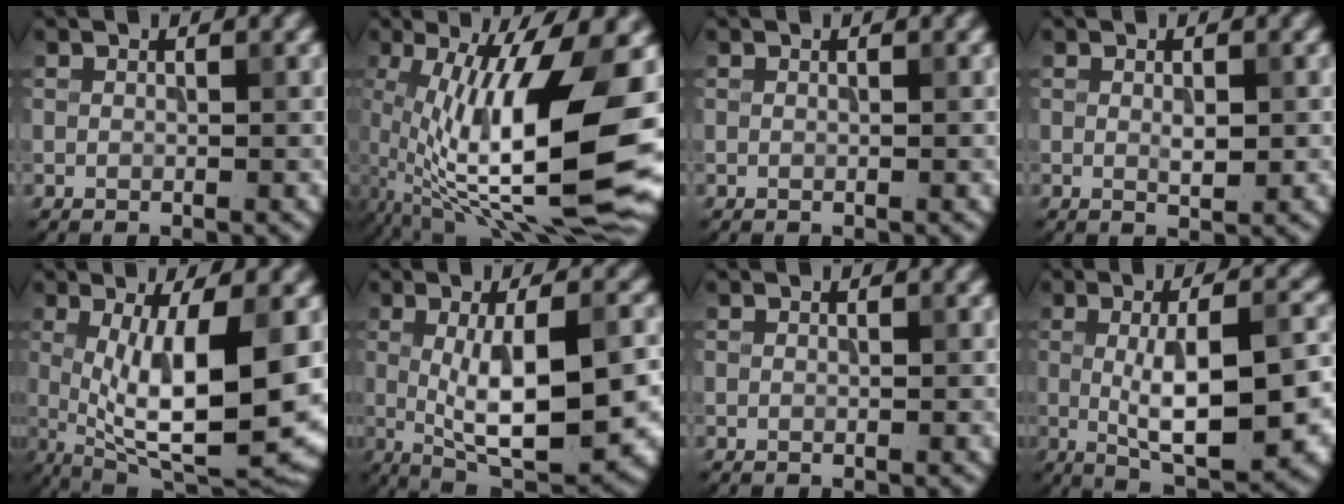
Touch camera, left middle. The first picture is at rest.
{"total": 14.1, "force": [-0.6, 3.7, 13.6], "torque": [-0.242, -0.015, -0.008]}
{"total": 0.0}
{"total": 1.4, "force": [0.0, 0.5, 1.3], "torque": [-0.022, -0.003, 0.002]}
{"total": 11.2, "force": [0.3, 3.4, 10.7], "torque": [-0.173, -0.021, 0.012]}
{"total": 10.3, "force": [-0.5, 3.2, 9.7], "torque": [-0.148, -0.009, -0.002]}
{"total": 0.0}
{"total": 10.1, "force": [-0.7, 3.2, 9.6], "torque": [-0.140, -0.007, -0.007]}